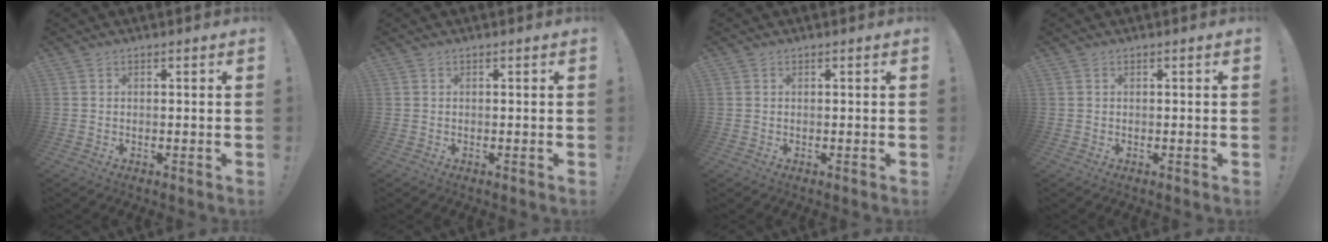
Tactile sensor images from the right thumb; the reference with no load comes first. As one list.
[{"total": 0.0}, {"total": 0.0}, {"total": 0.0}]